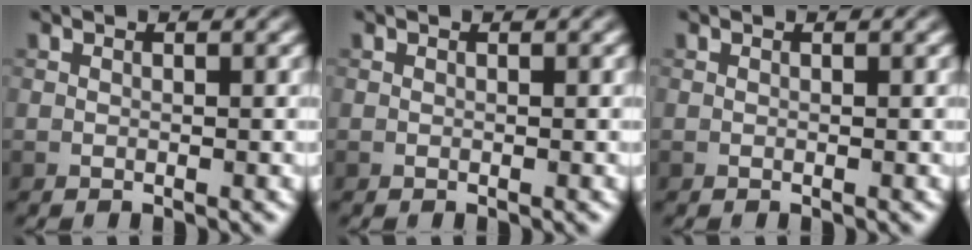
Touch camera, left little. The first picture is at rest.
{"total": 0.0}
{"total": 0.0}